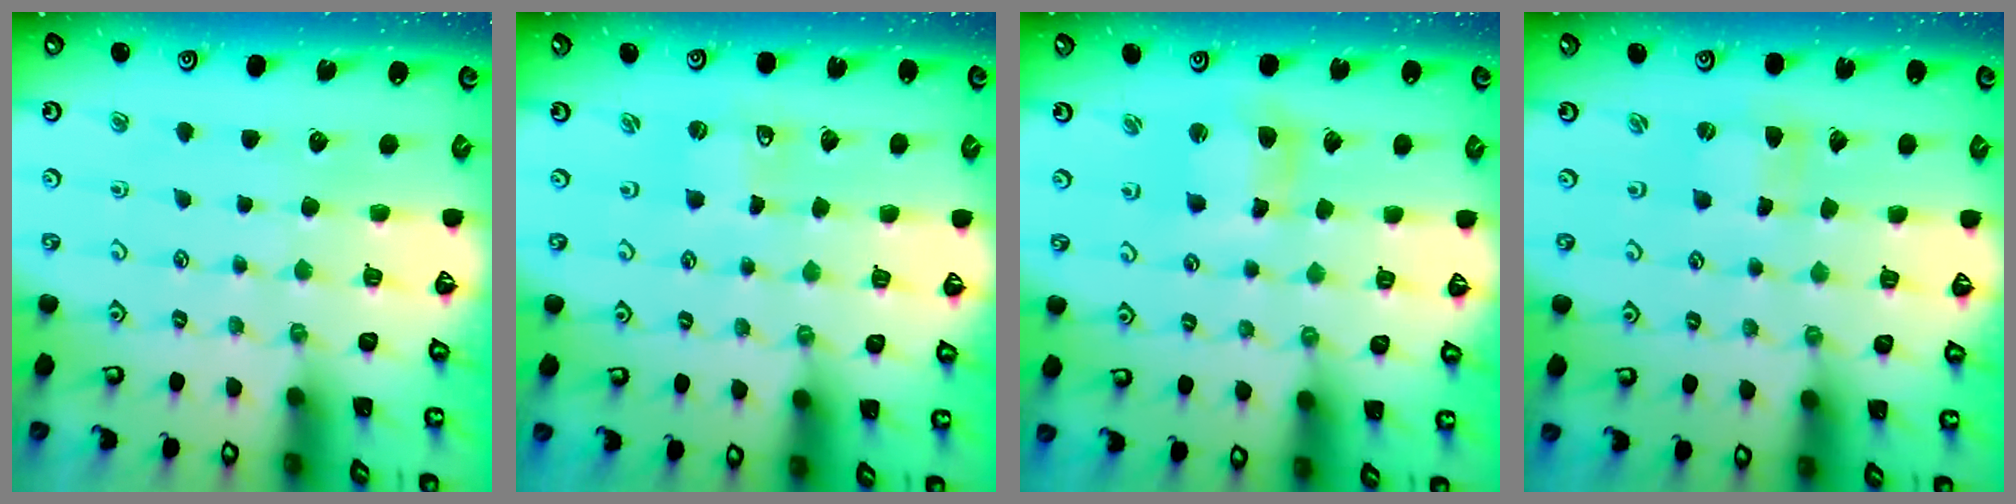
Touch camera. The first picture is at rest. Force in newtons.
{"total": 0.7, "press": 0.7, "slide": 0.0}
{"total": 6.5, "press": 6.4, "slide": 0.9}
{"total": 0.0}